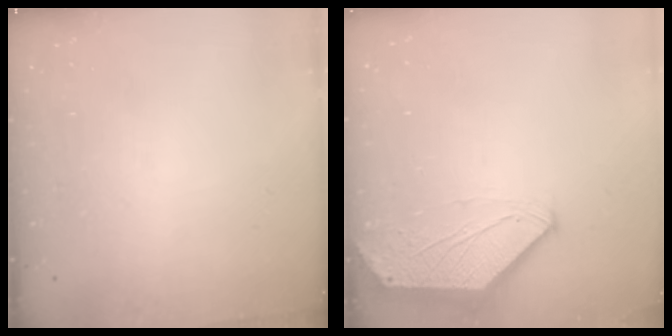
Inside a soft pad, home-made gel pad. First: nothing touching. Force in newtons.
{"total": 0.0}